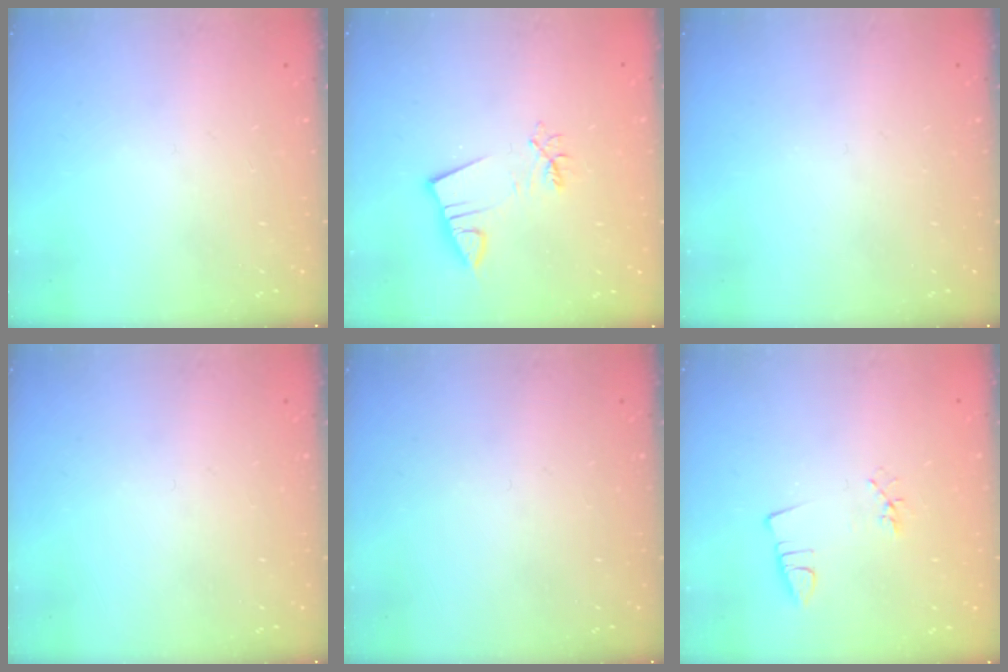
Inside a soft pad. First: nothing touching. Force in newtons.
{"total": 4.7, "press": 4.7, "slide": 0.6}
{"total": 0.0}
{"total": 0.0}
{"total": 0.0}
{"total": 2.4, "press": 2.0, "slide": 1.4}